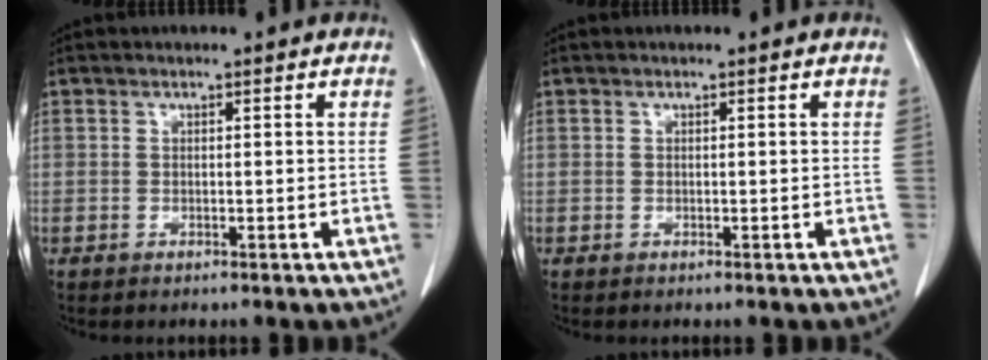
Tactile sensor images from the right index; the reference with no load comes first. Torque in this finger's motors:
{"motor_torque": [0.00, 0.00, 0.00, 0.00]}